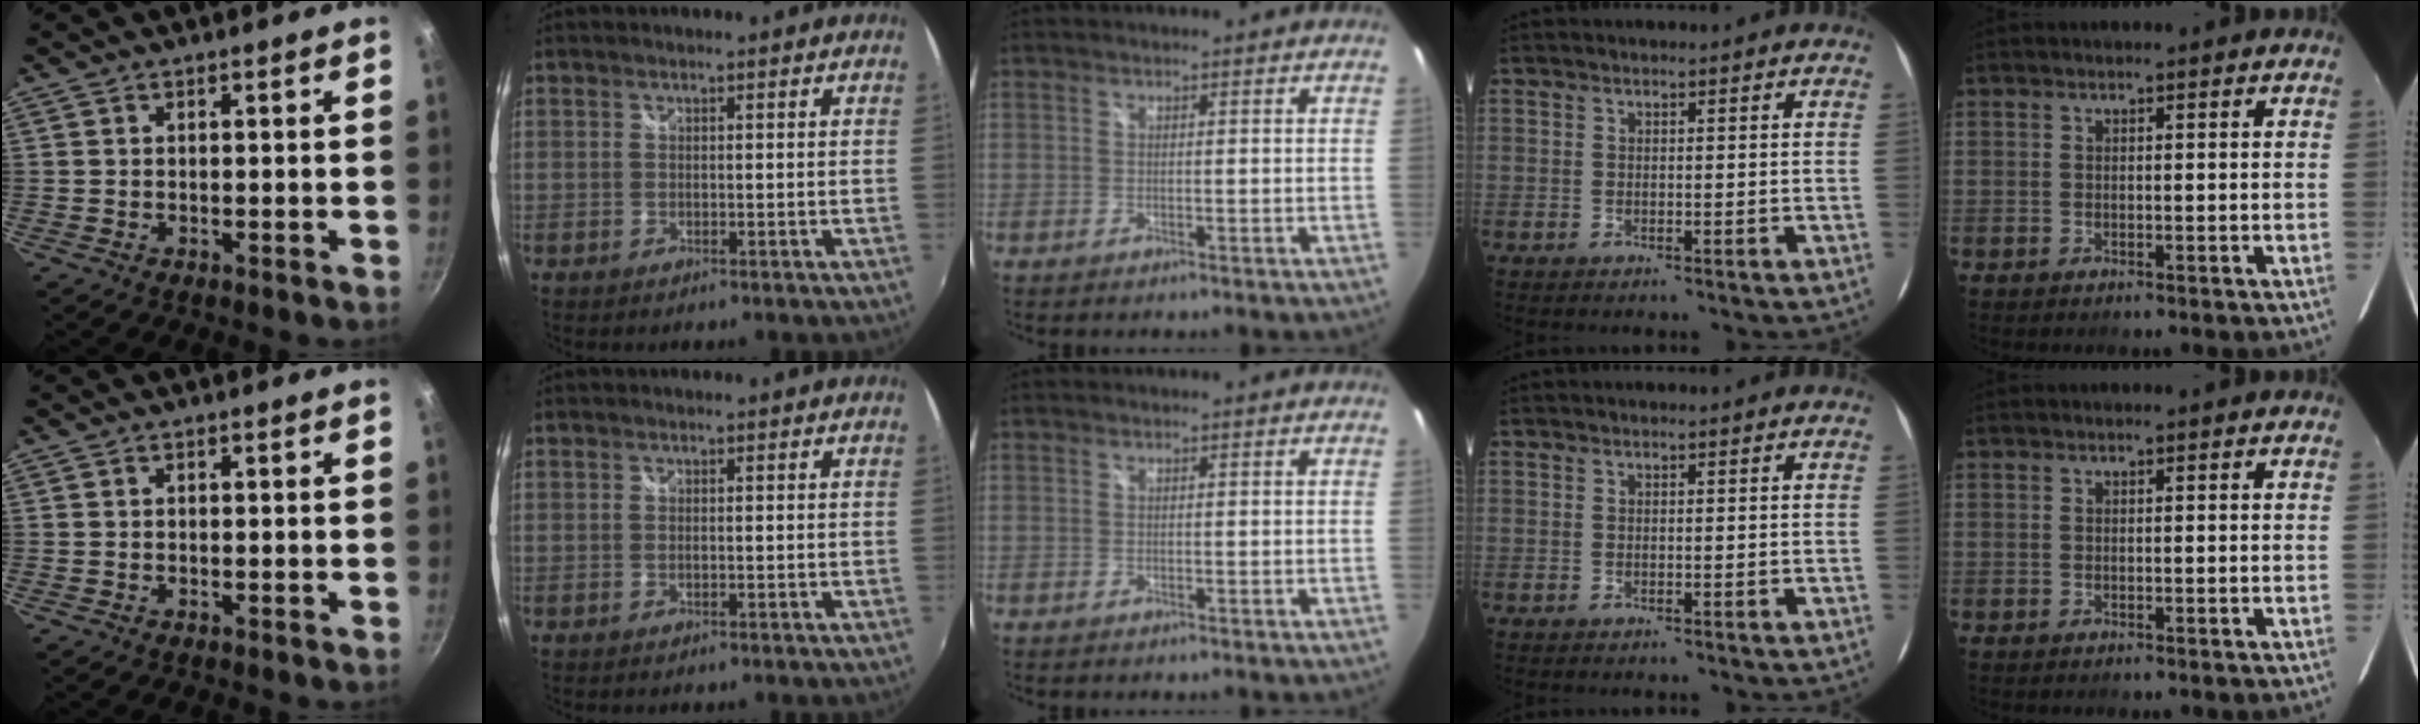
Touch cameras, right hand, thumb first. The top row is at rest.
{}